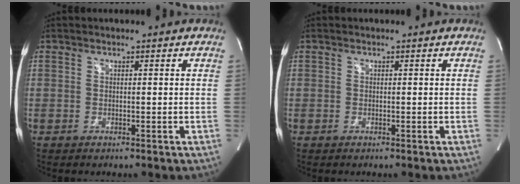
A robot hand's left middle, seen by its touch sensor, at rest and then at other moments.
{"total": 0.0}